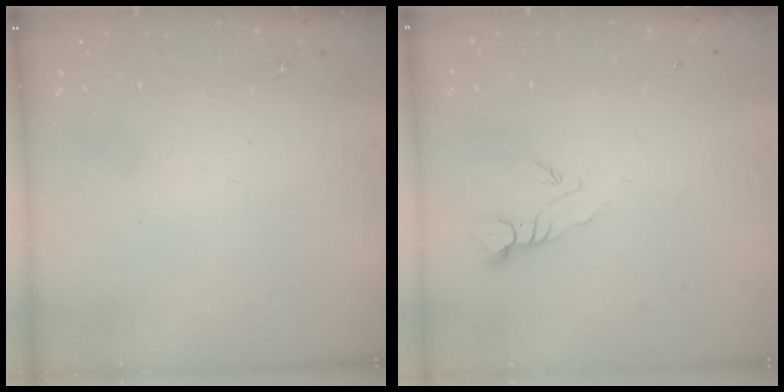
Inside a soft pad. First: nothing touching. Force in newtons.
{"total": 3.7, "press": 3.7, "slide": 0.2}